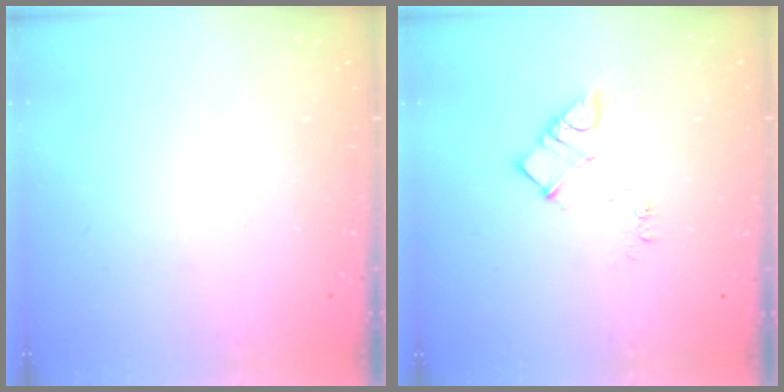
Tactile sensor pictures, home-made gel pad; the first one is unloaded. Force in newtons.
{"total": 9.3, "press": 9.3, "slide": 0.5}